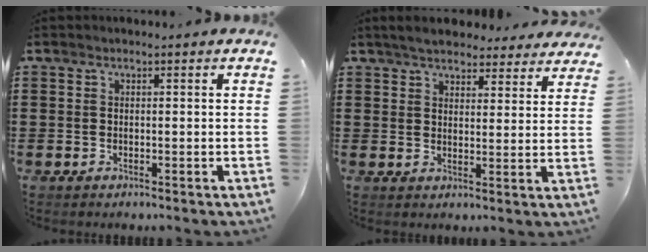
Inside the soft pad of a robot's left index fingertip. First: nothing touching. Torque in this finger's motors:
{"motor_torque": [1.49, -0.65, 0.68, 0.10]}